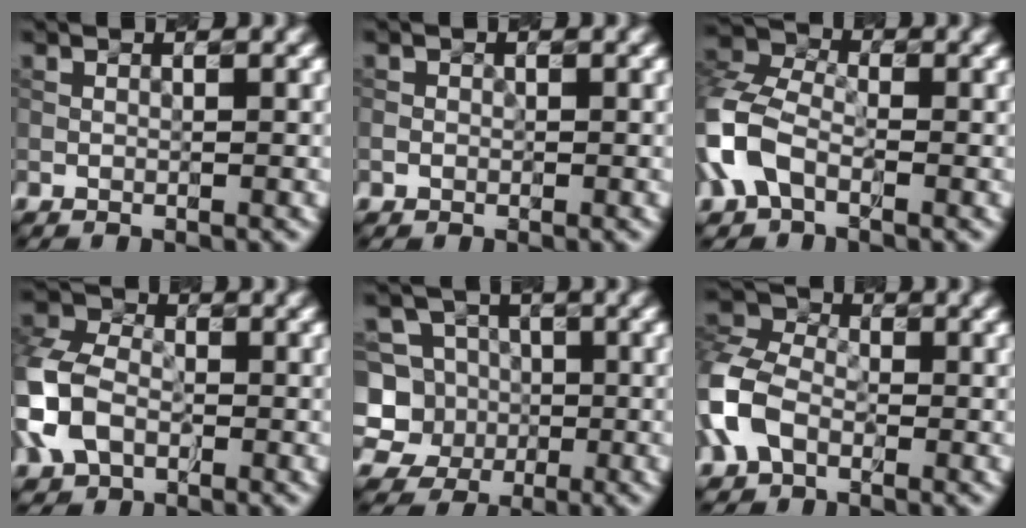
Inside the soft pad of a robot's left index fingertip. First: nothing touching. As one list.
[{"total": 0.7, "force": [-0.3, 0.6, 0.1], "torque": [0.000, -0.003, -0.005]}, {"total": 5.7, "force": [-2.3, 3.6, 3.8], "torque": [-0.098, 0.006, -0.061]}, {"total": 6.3, "force": [-1.6, 4.7, 3.8], "torque": [-0.093, 0.006, -0.047]}, {"total": 8.3, "force": [-1.4, 7.8, 2.5], "torque": [-0.060, 0.028, -0.054]}, {"total": 5.7, "force": [-1.9, 4.1, 3.6], "torque": [-0.090, 0.010, -0.053]}]